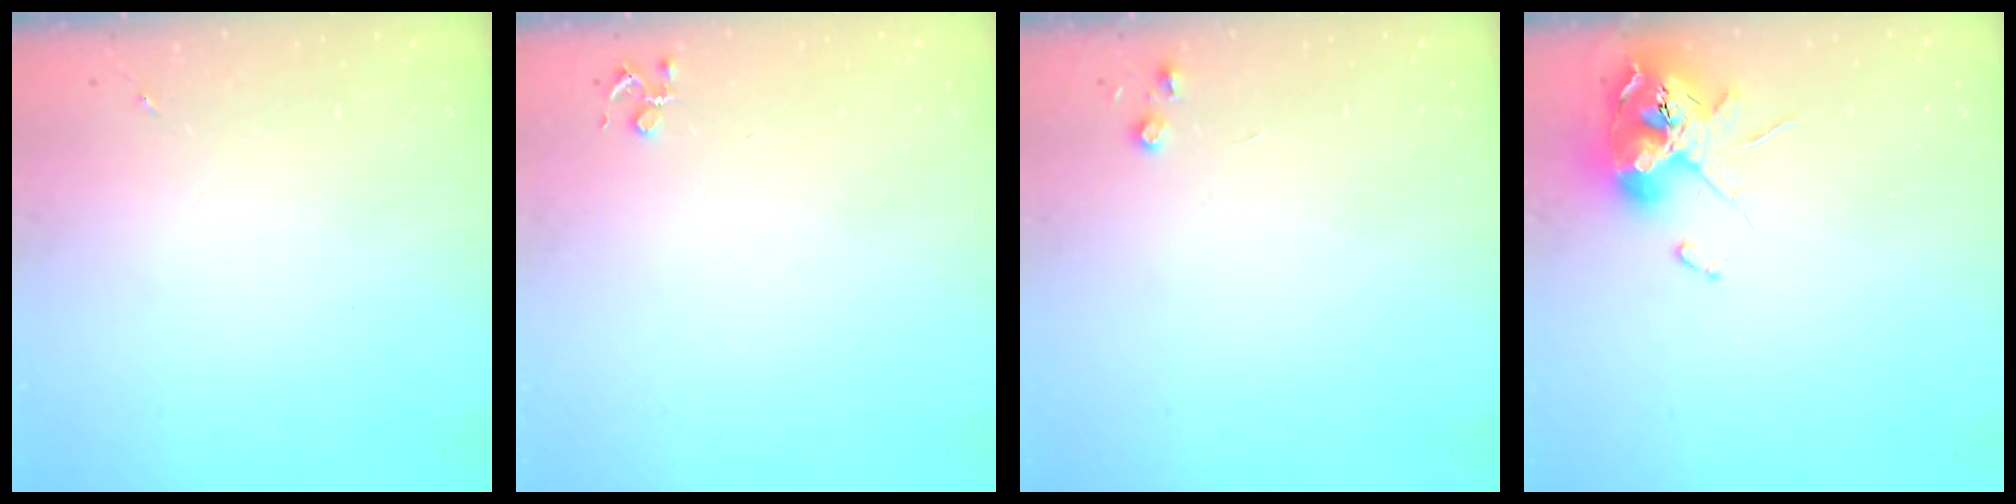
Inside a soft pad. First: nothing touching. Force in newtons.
{"total": 3.9, "press": 3.9, "slide": 0.5}
{"total": 3.8, "press": 3.7, "slide": 0.5}
{"total": 11.9, "press": 11.8, "slide": 1.5}